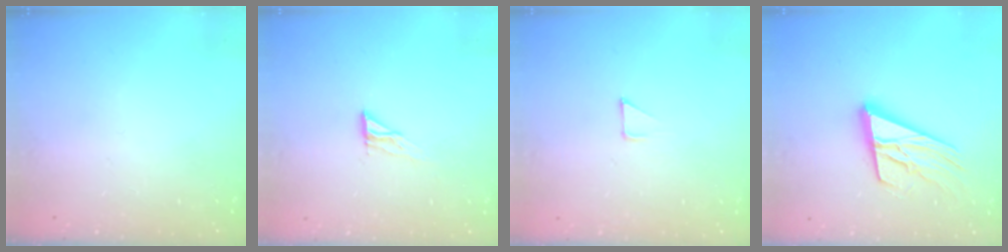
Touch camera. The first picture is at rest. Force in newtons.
{"total": 4.5, "press": 4.4, "slide": 0.4}
{"total": 2.8, "press": 2.8, "slide": 0.2}
{"total": 18.2, "press": 17.7, "slide": 4.2}